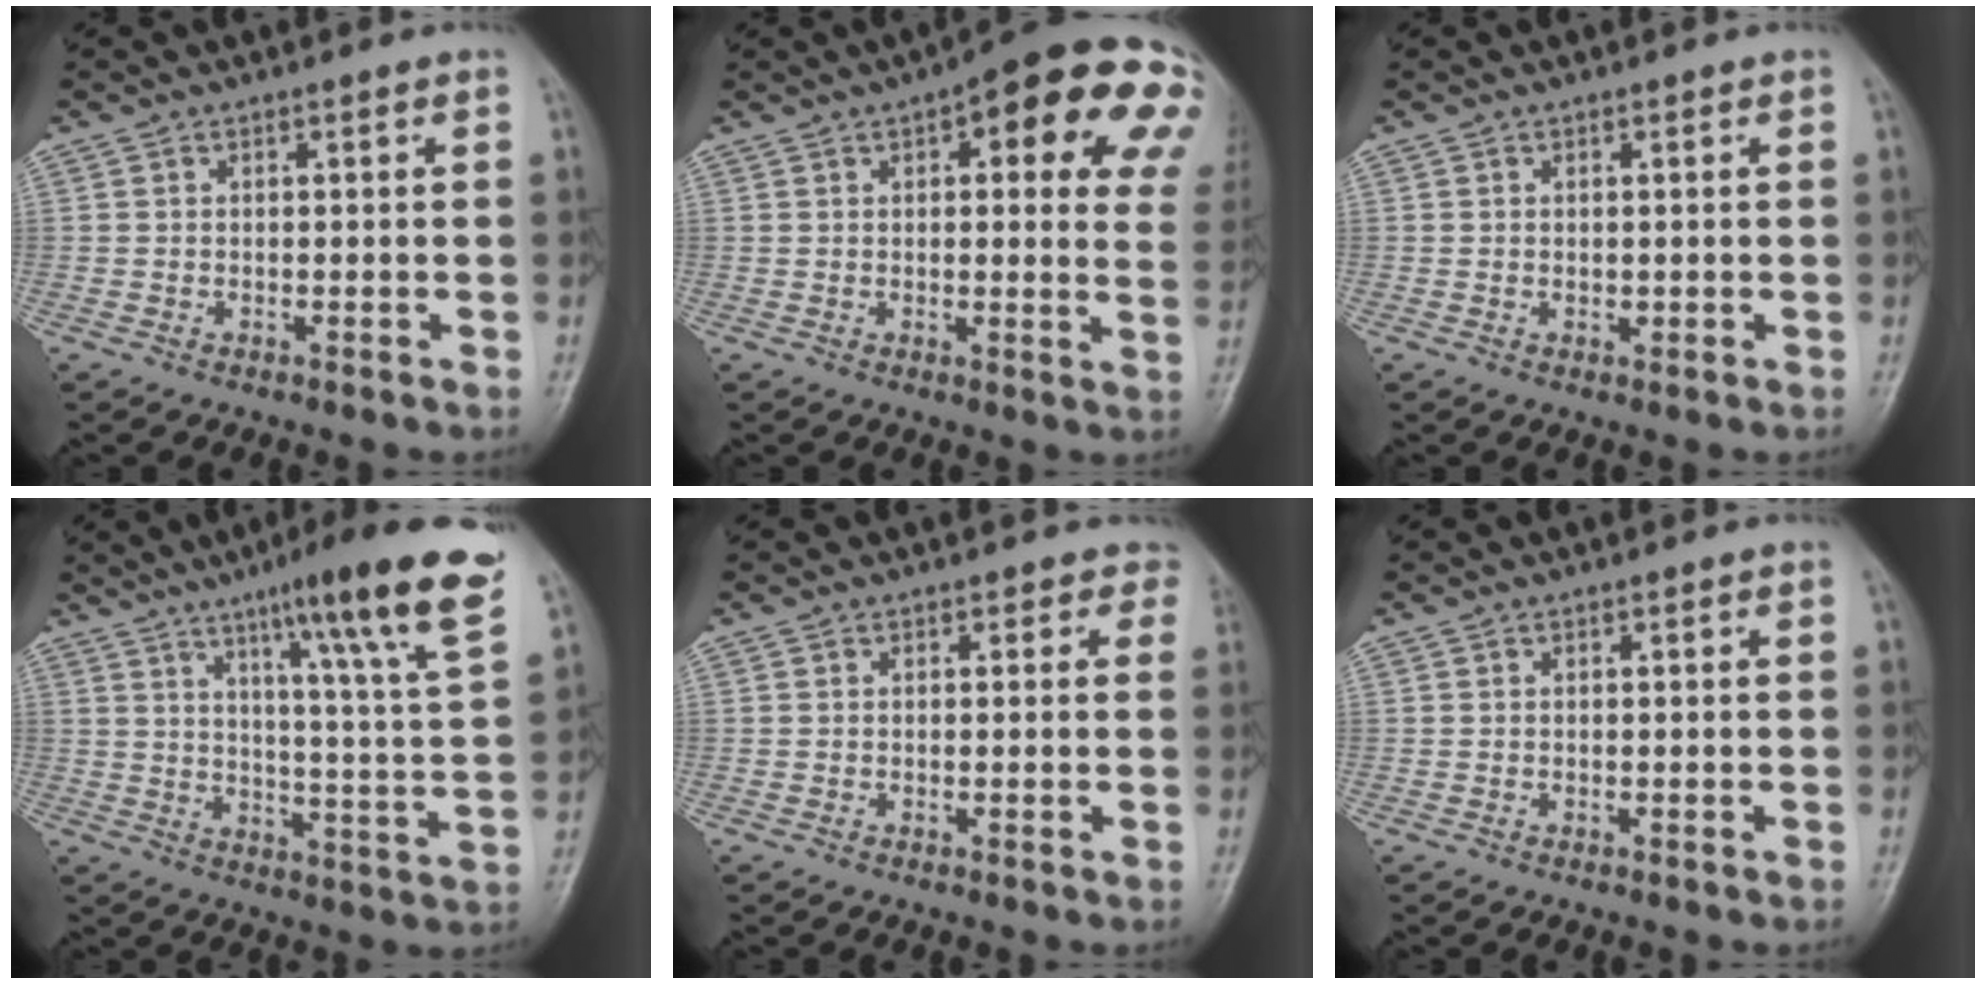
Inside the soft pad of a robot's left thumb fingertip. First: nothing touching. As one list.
[{"total": 21.3, "force": [8.4, 7.3, 18.1], "torque": [-0.190, 0.001, 0.091]}, {"total": 0.7, "force": [0.2, 0.6, 0.4], "torque": [-0.005, -0.001, 0.003]}, {"total": 19.2, "force": [11.5, 1.1, 15.3], "torque": [-0.200, -0.051, 0.155]}, {"total": 2.0, "force": [1.4, 1.4, 0.3], "torque": [0.022, -0.006, -0.002]}, {"total": 0.0}]